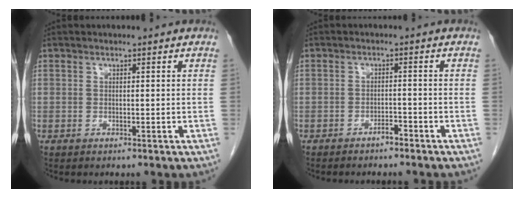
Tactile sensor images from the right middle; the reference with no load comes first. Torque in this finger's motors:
{"motor_torque": [0.27, -0.27, 0.02, 0.00]}